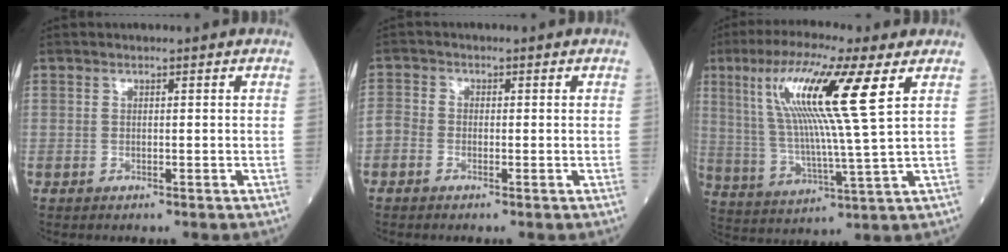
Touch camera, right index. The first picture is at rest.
{"total": 1.9, "force": [-1.0, 1.3, 0.9], "torque": [-0.020, 0.003, -0.024]}
{"total": 16.0, "force": [6.3, -0.6, 14.7], "torque": [-0.287, 0.012, 0.108]}